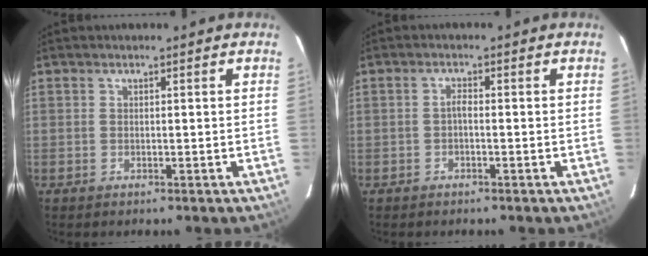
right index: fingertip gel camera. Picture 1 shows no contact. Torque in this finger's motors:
{"motor_torque": [0.27, -0.14, 0.11, 0.03]}